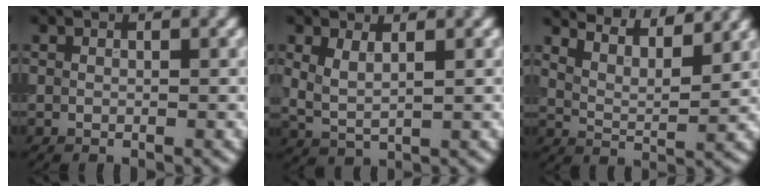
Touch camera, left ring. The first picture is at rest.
{"total": 2.4, "force": [1.1, 0.9, 2.0], "torque": [-0.047, -0.005, 0.025]}
{"total": 8.3, "force": [7.1, 2.1, 3.9], "torque": [-0.058, 0.017, 0.080]}